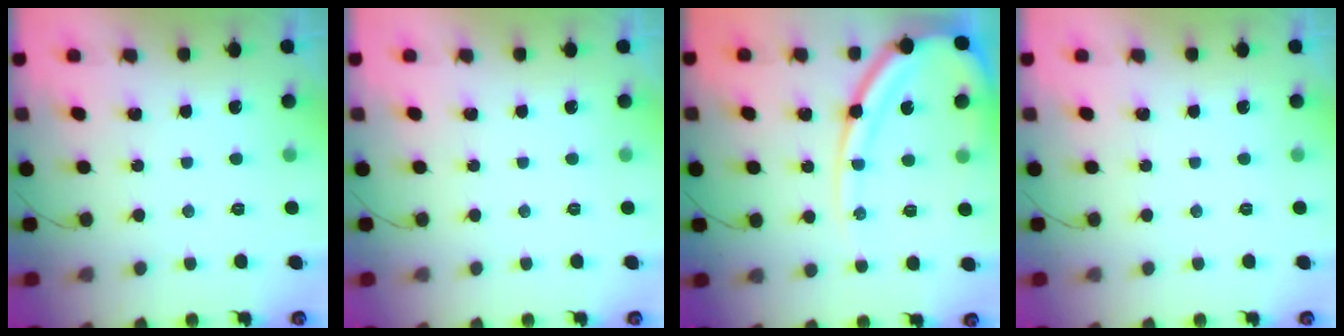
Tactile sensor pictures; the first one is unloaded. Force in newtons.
{"total": 0.0}
{"total": 16.0, "press": 15.9, "slide": 1.5}
{"total": 0.0}